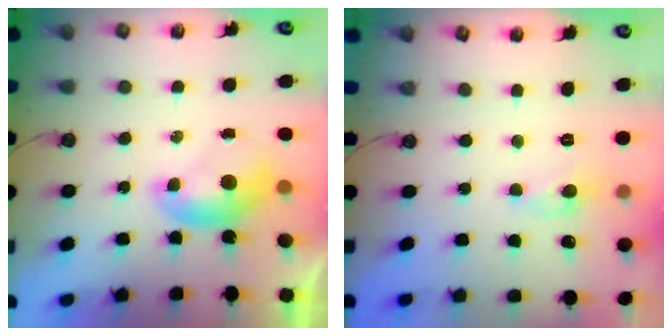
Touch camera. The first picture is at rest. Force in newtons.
{"total": 0.0}